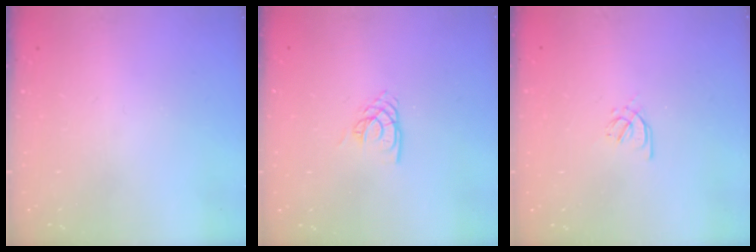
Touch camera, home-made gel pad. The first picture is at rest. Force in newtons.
{"total": 5.1, "press": 5.1, "slide": 0.4}
{"total": 2.4, "press": 2.3, "slide": 0.6}